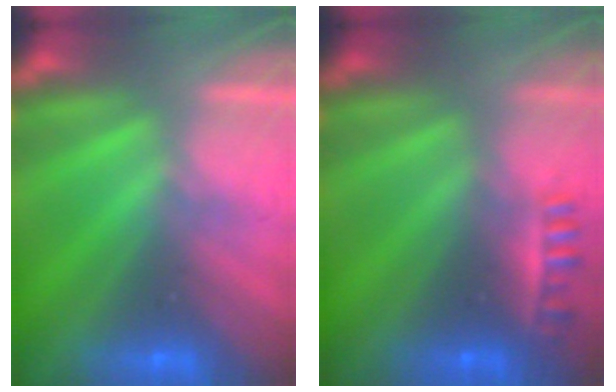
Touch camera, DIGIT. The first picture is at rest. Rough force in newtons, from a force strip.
{"total": 2.3}